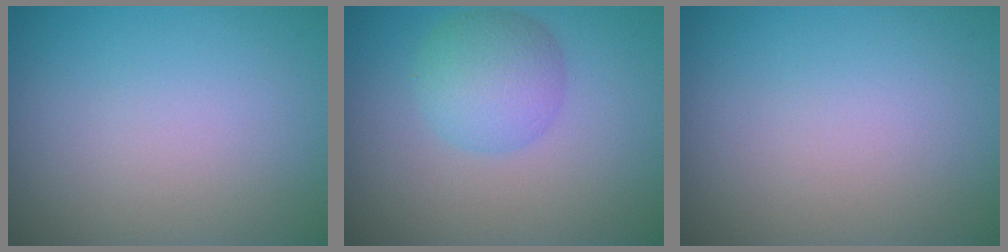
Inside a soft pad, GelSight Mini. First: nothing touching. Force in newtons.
{"total": 4.0, "press": 4.0, "slide": 0.0}
{"total": 0.0}